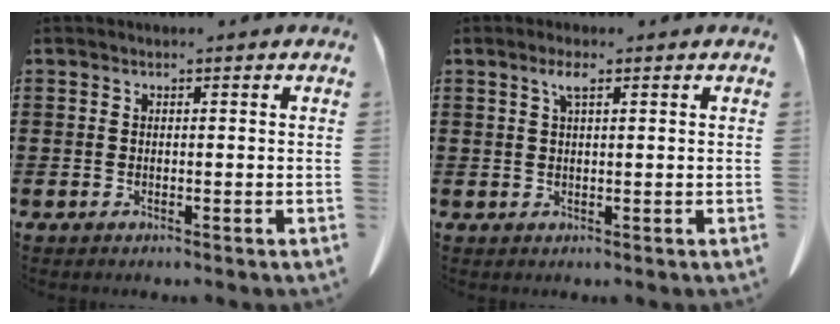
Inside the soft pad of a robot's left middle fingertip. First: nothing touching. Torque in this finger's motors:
{"motor_torque": [1.22, 0.92, 0.10, 0.11]}